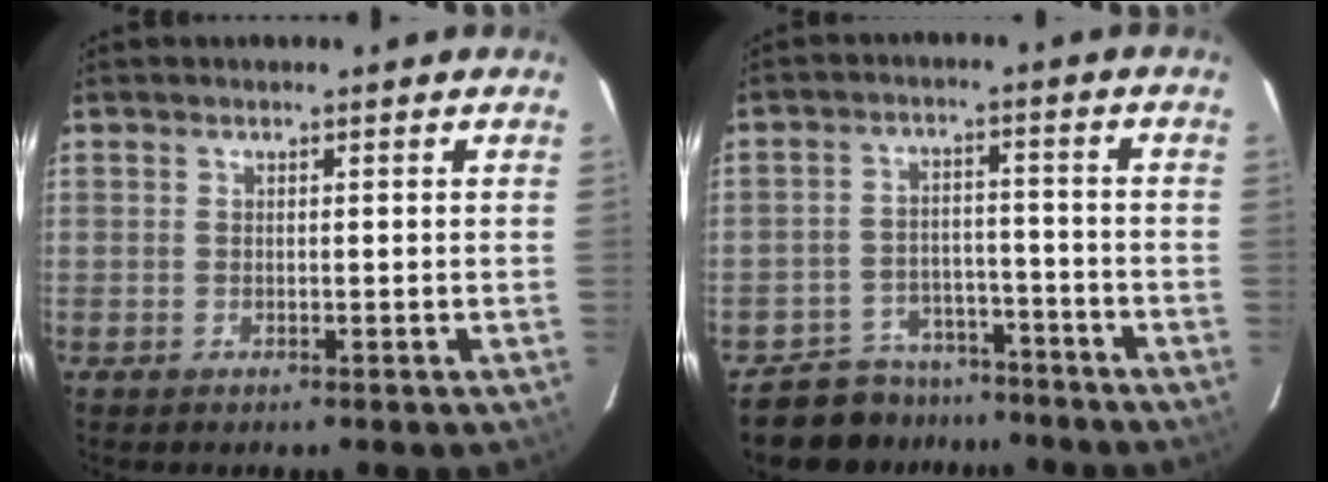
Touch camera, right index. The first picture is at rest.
{"total": 9.8, "force": [-8.4, 5.0, 1.3], "torque": [-0.043, 0.020, -0.118]}